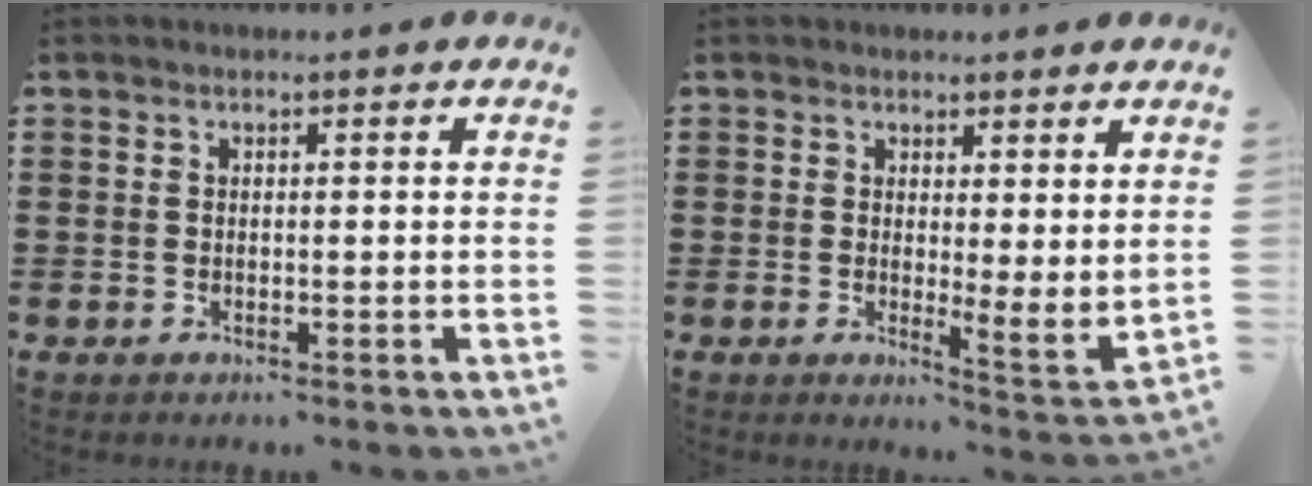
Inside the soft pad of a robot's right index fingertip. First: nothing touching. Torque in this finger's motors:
{"motor_torque": [0.79, 0.01, 0.19, 0.05]}